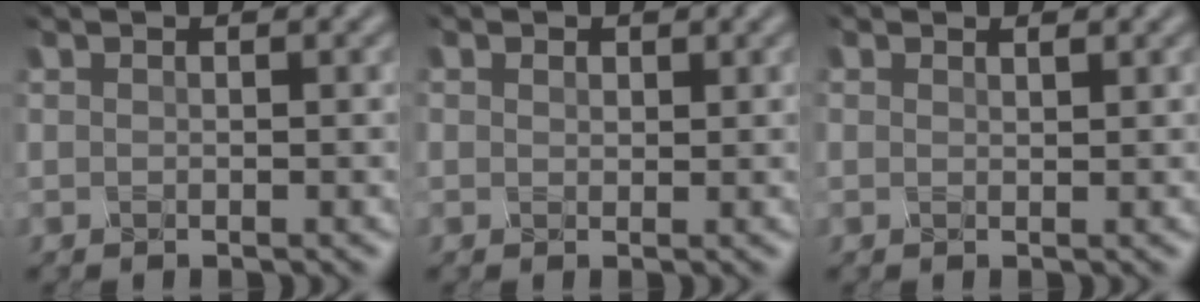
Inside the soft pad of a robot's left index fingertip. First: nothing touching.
{"total": 0.6, "force": [0.2, 0.5, -0.1], "torque": [0.000, -0.001, 0.008]}
{"total": 0.0}